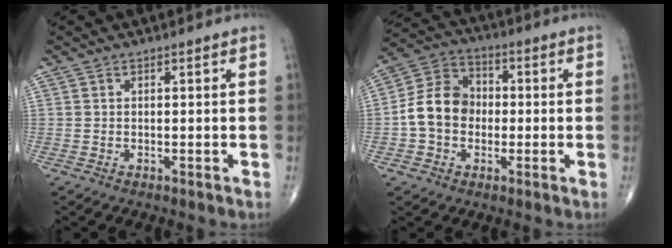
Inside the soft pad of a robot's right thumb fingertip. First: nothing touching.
{"total": 10.5, "force": [-1.1, 8.5, 6.1], "torque": [-0.099, 0.037, -0.031]}